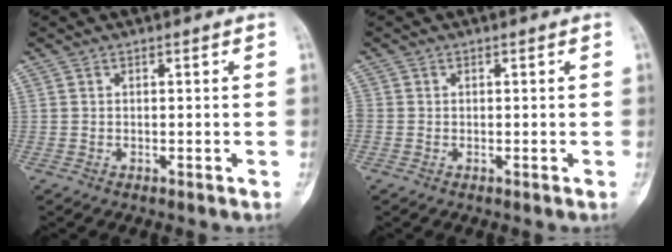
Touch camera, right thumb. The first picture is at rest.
{"total": 0.9, "force": [0.1, 0.8, 0.4], "torque": [-0.010, 0.003, 0.002]}